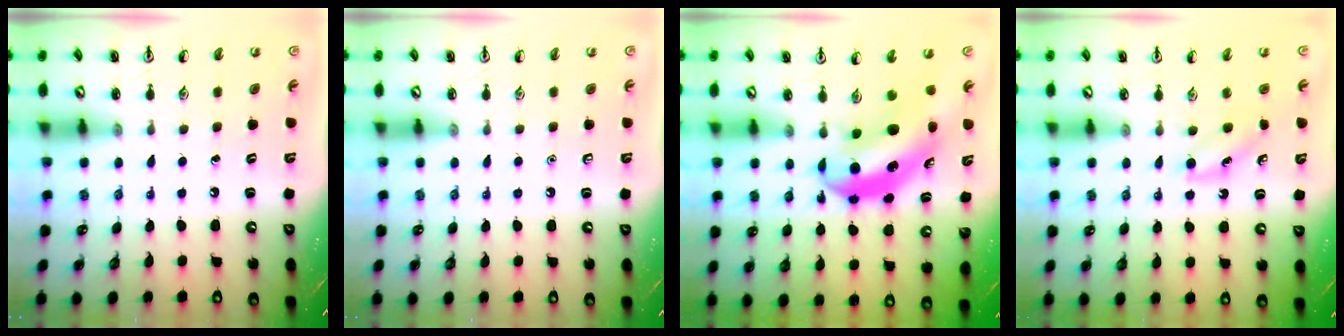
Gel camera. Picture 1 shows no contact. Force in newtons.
{"total": 0.0}
{"total": 7.3, "press": 7.0, "slide": 2.1}
{"total": 4.1, "press": 3.8, "slide": 1.6}